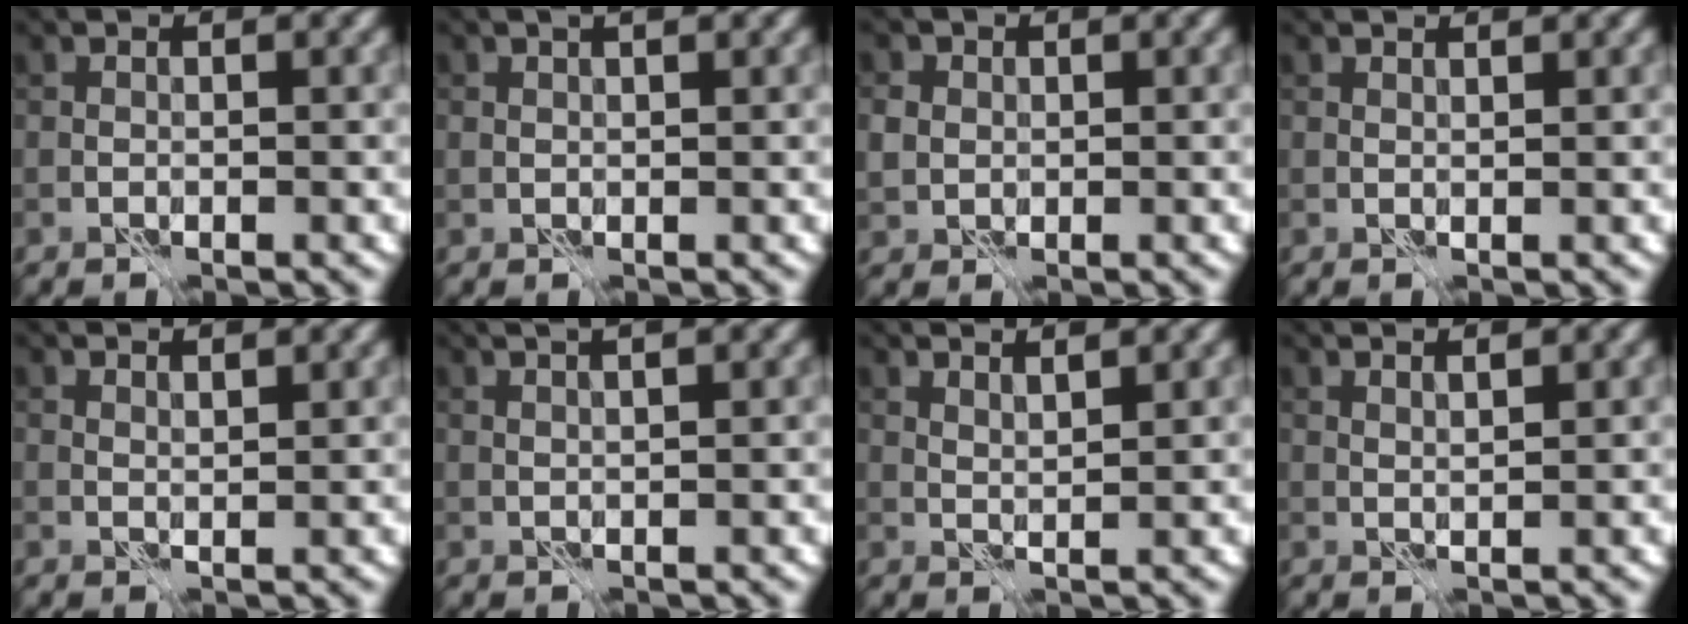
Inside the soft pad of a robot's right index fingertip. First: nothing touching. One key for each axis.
{"total": 1.5, "fx": 0.9, "fy": 0.4, "fz": 1.1, "tx": -0.020, "ty": 0.003, "tz": 0.017}
{"total": 2.8, "fx": 0.7, "fy": 2.5, "fz": 1.1, "tx": -0.029, "ty": 0.011, "tz": 0.011}
{"total": 0.7, "fx": 0.6, "fy": -0.1, "fz": 0.3, "tx": -0.012, "ty": -0.002, "tz": 0.009}
{"total": 1.6, "fx": 1.4, "fy": 0.1, "fz": 0.7, "tx": -0.016, "ty": -0.003, "tz": 0.021}
{"total": 4.4, "fx": 2.6, "fy": 1.4, "fz": 3.3, "tx": -0.038, "ty": 0.025, "tz": 0.021}
{"total": 2.5, "fx": 2.1, "fy": 0.4, "fz": 1.4, "tx": -0.021, "ty": 0.005, "tz": 0.024}
{"total": 2.2, "fx": 1.7, "fy": 0.3, "fz": 1.3, "tx": -0.018, "ty": 0.006, "tz": 0.011}